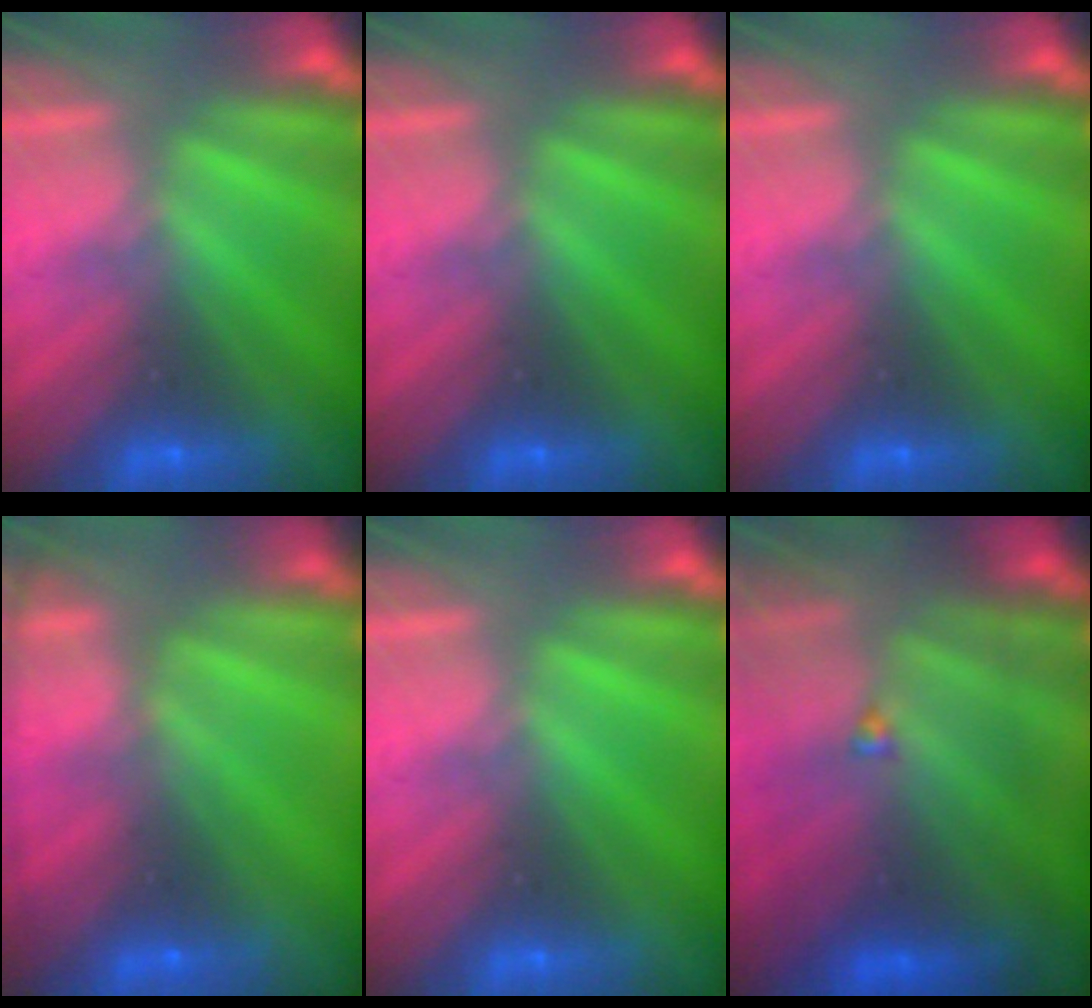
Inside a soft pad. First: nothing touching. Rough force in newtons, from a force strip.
{"total": 0.0}
{"total": 0.0}
{"total": 7.6}
{"total": 0.0}
{"total": 10.6}